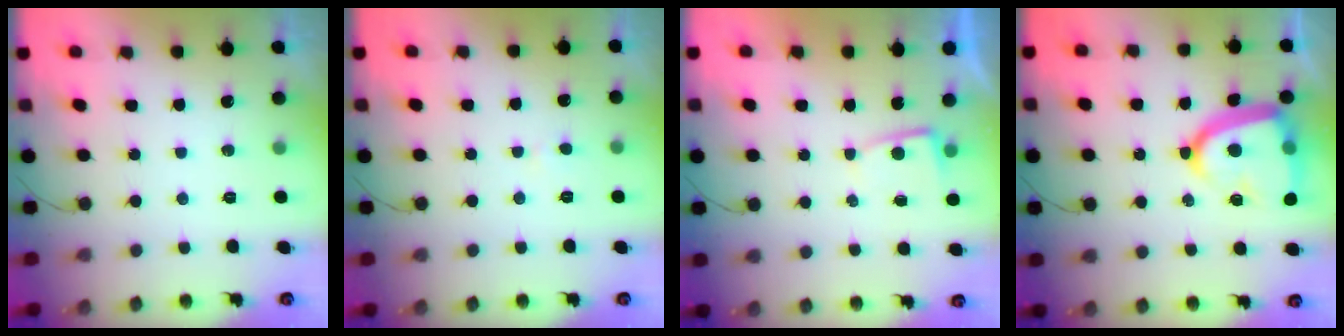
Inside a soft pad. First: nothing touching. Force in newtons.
{"total": 2.2, "press": 2.2, "slide": 0.2}
{"total": 2.2, "press": 2.2, "slide": 0.4}
{"total": 18.0, "press": 17.9, "slide": 1.7}